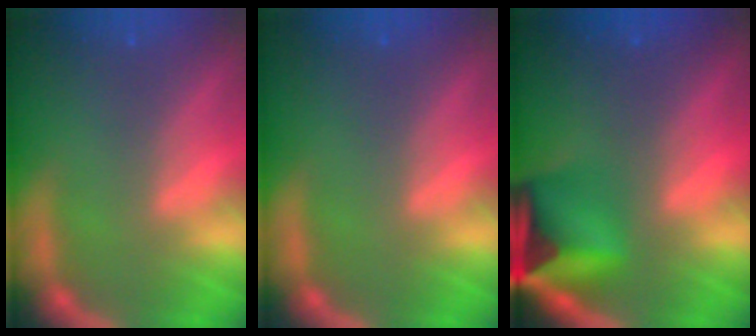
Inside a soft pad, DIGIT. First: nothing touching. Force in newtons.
{"total": 0.0}
{"total": 8.4}